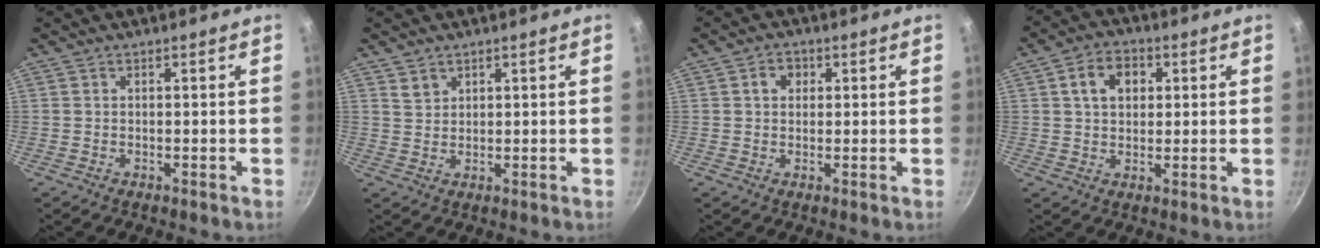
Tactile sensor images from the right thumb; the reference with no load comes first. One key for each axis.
{"total": 2.4, "fx": 1.5, "fy": 1.7, "fz": 0.7, "tx": 0.000, "ty": -0.002, "tz": 0.031}
{"total": 3.1, "fx": 0.9, "fy": 2.6, "fz": 1.5, "tx": -0.006, "ty": 0.005, "tz": 0.011}
{"total": 7.4, "fx": 2.1, "fy": 5.5, "fz": 4.5, "tx": -0.054, "ty": 0.009, "tz": 0.029}